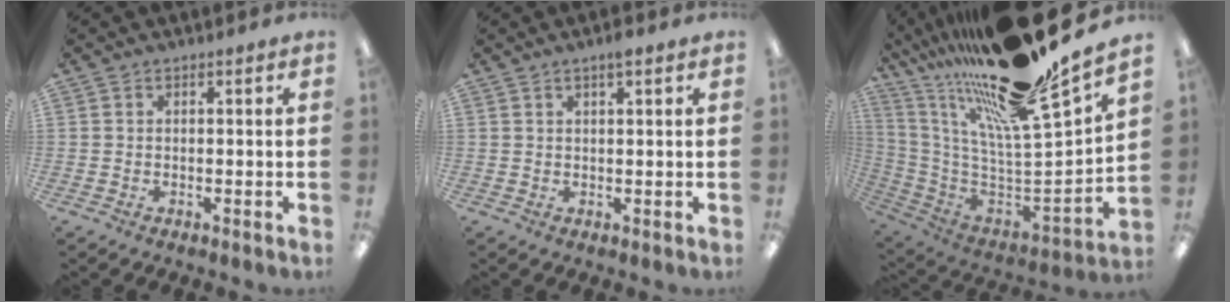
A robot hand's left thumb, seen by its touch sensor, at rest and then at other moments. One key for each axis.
{"total": 2.3, "fx": 1.7, "fy": 0.2, "fz": 1.6, "tx": -0.034, "ty": 0.002, "tz": 0.028}
{"total": 22.8, "fx": 16.1, "fy": 3.1, "fz": 15.9, "tx": -0.209, "ty": -0.148, "tz": 0.260}